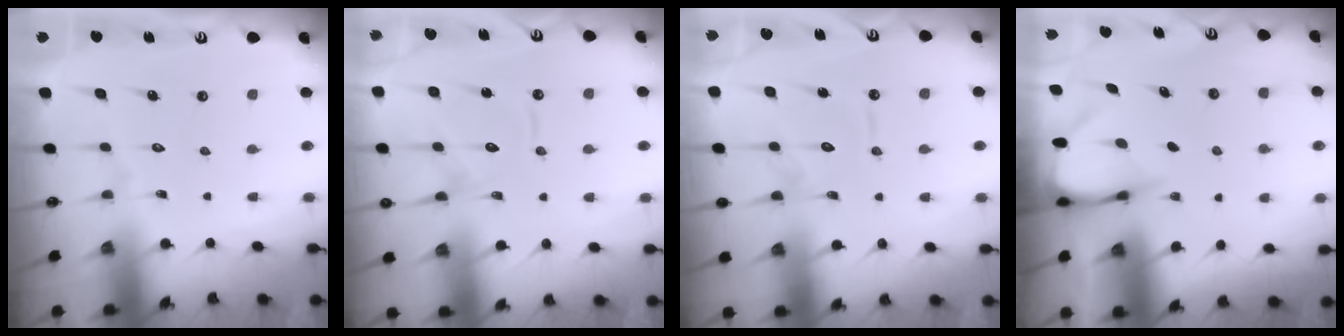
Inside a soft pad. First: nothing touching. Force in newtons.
{"total": 12.5, "press": 12.4, "slide": 1.3}
{"total": 10.8, "press": 10.7, "slide": 1.1}
{"total": 3.3, "press": 3.3, "slide": 0.3}